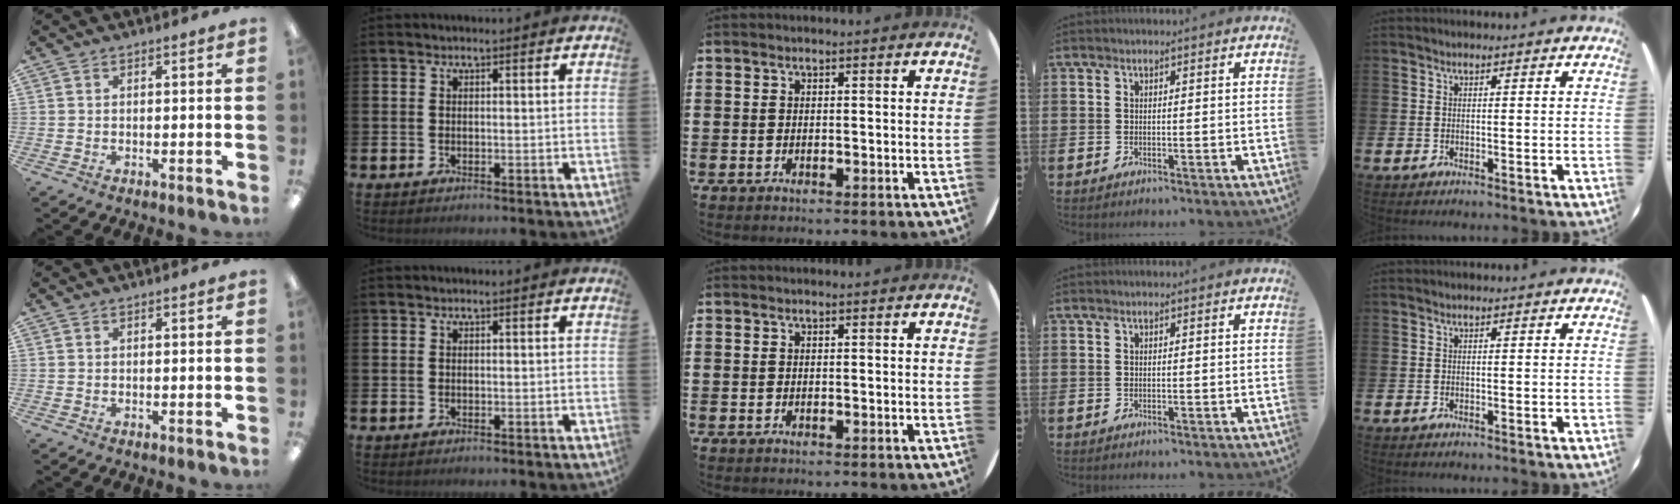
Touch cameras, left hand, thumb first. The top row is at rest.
{}